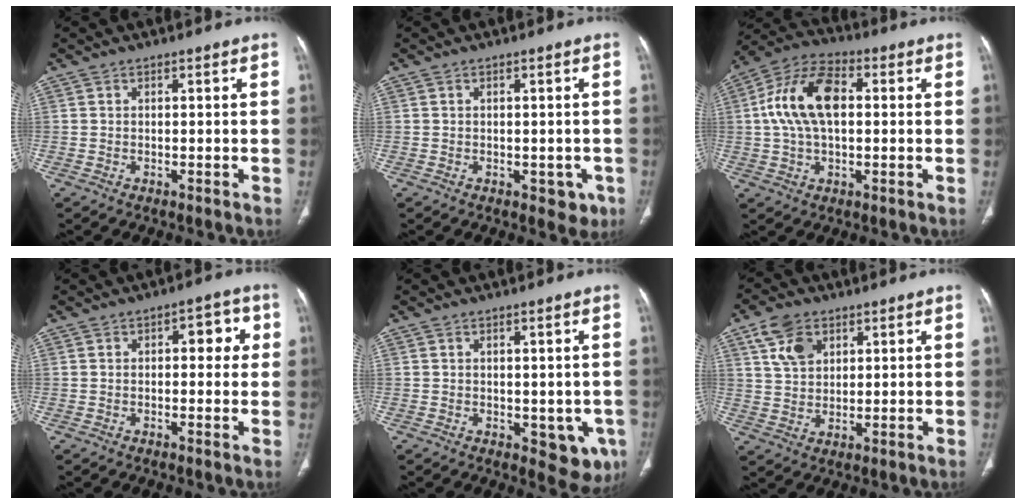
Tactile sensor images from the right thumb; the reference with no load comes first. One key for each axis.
{"total": 3.2, "fx": -0.9, "fy": 2.3, "fz": 2.1, "tx": -0.002, "ty": 0.001, "tz": -0.005}
{"total": 13.9, "fx": 1.7, "fy": 8.0, "fz": 11.2, "tx": -0.215, "ty": 0.029, "tz": 0.024}
{"total": 5.0, "fx": 1.0, "fy": 2.8, "fz": 4.1, "tx": -0.024, "ty": 0.009, "tz": 0.005}
{"total": 6.2, "fx": -1.2, "fy": 3.7, "fz": 4.8, "tx": -0.027, "ty": -0.009, "tz": -0.004}
{"total": 7.8, "fx": 3.7, "fy": 5.3, "fz": 4.4, "tx": -0.062, "ty": -0.012, "tz": 0.075}